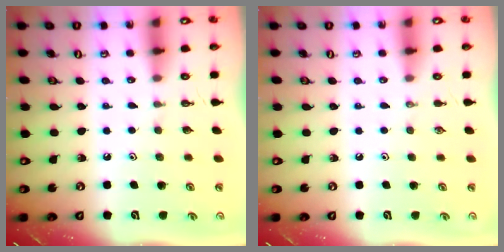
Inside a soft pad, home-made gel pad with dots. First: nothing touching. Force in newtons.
{"total": 0.0}